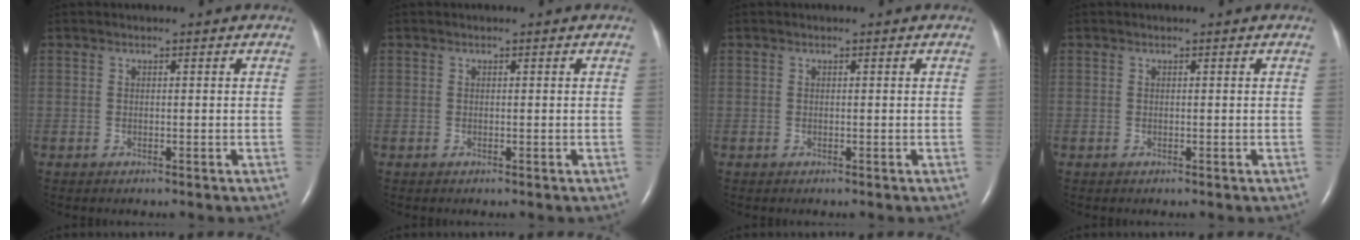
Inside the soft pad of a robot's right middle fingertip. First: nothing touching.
{"total": 0.0}
{"total": 0.0}
{"total": 0.0}